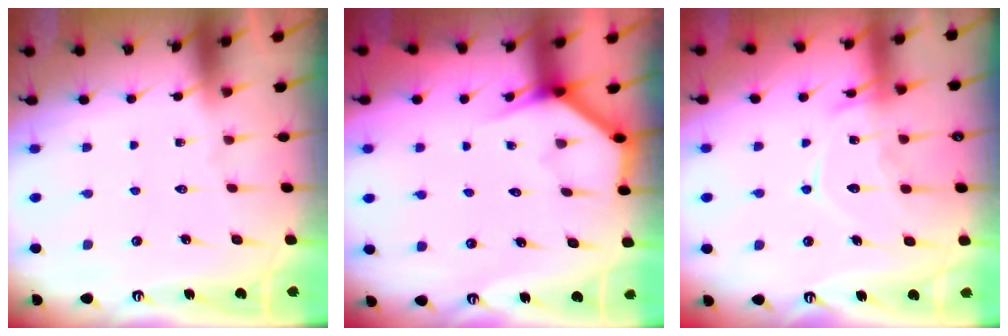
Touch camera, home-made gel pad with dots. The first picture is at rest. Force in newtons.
{"total": 3.7, "press": 3.7, "slide": 0.2}
{"total": 13.7, "press": 13.6, "slide": 1.1}